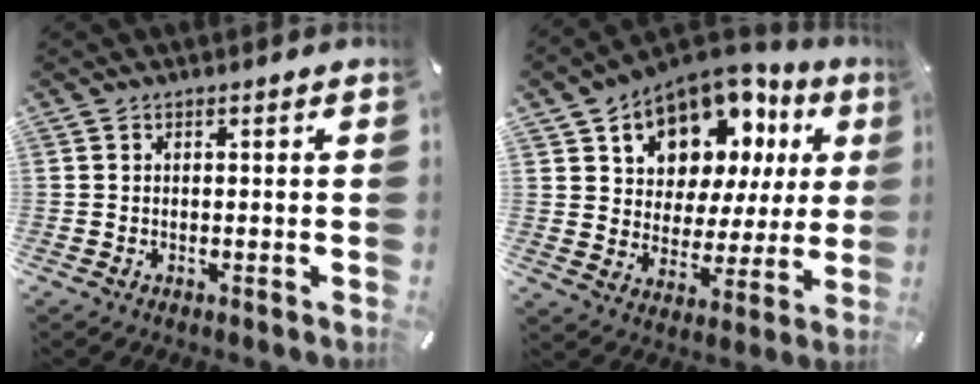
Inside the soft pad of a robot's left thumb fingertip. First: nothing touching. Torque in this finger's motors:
{"motor_torque": [2.53, 2.48, 2.00, -0.77, 0.17]}